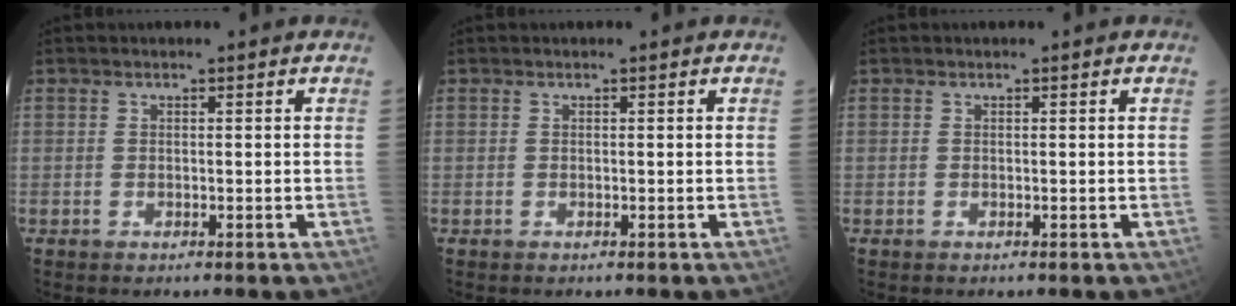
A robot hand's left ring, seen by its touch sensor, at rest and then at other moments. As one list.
[{"total": 0.0}, {"total": 0.0}]